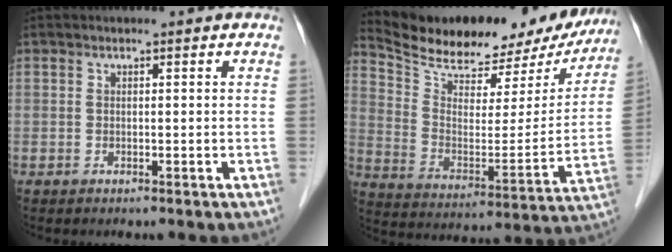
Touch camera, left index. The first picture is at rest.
{"total": 23.9, "force": [21.2, 7.2, 8.5], "torque": [-0.137, -0.018, 0.300]}